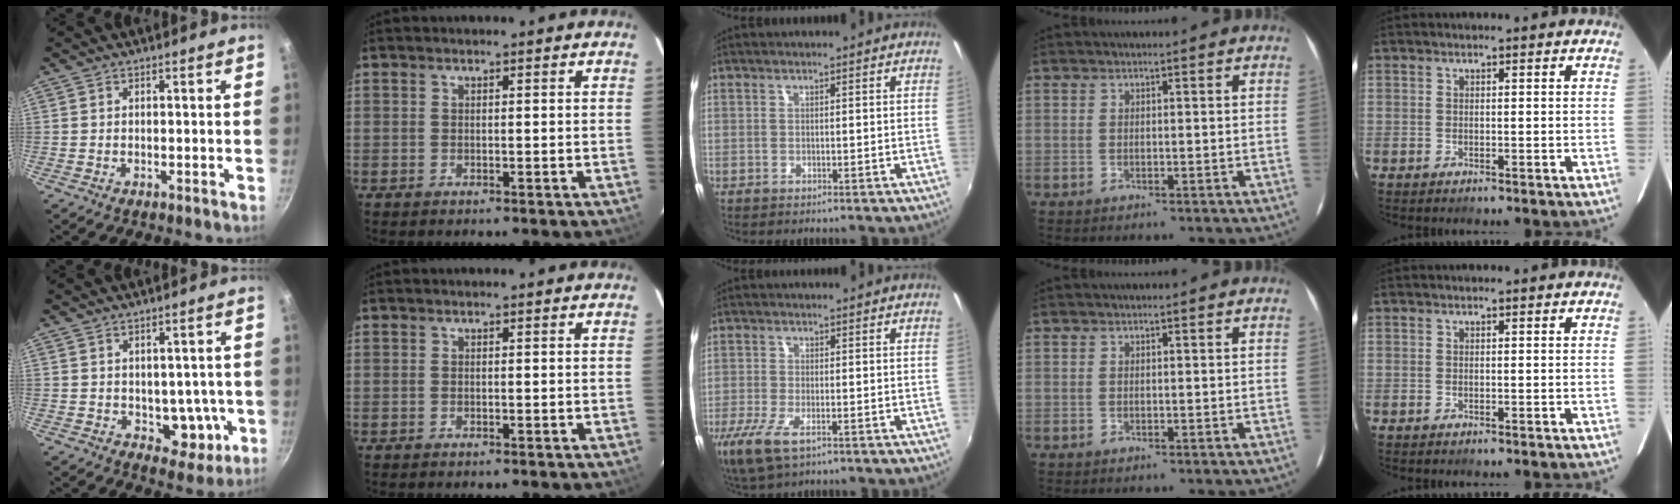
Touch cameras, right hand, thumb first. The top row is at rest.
{"thumb": {"total": 7.5, "force": [-0.7, 5.2, 5.3], "torque": [-0.028, 0.003, 0.000]}, "middle": {"total": 8.9, "force": [-5.0, 3.4, 6.5], "torque": [-0.155, -0.036, -0.092]}}